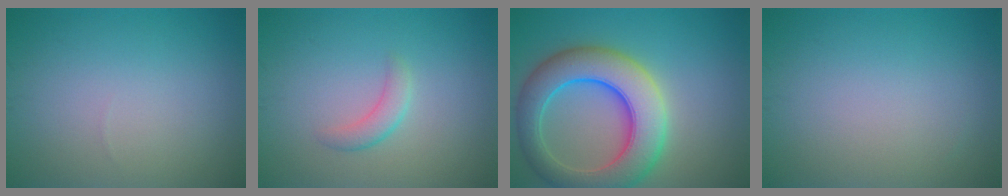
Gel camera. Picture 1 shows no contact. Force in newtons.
{"total": 1.8, "press": 1.8, "slide": 0.1}
{"total": 9.3, "press": 9.3, "slide": 0.5}
{"total": 0.0}